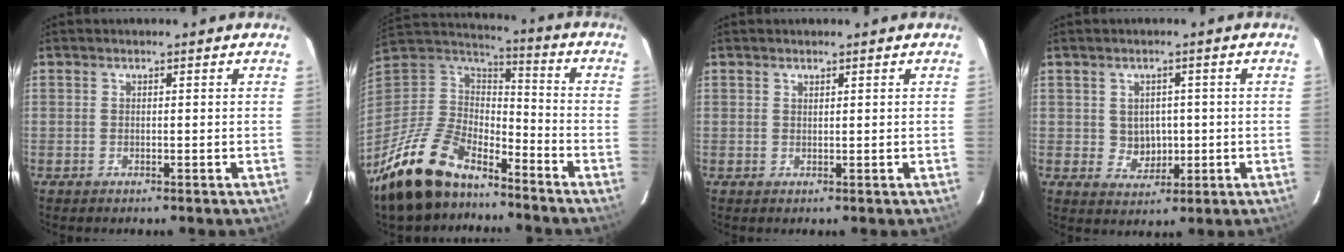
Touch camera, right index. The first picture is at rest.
{"total": 21.0, "force": [-15.5, 9.2, 10.7], "torque": [-0.244, -0.015, -0.273]}
{"total": 0.6, "force": [0.5, 0.2, 0.1], "torque": [-0.003, 0.001, 0.010]}
{"total": 4.5, "force": [0.0, 4.2, 1.8], "torque": [-0.034, 0.007, 0.011]}